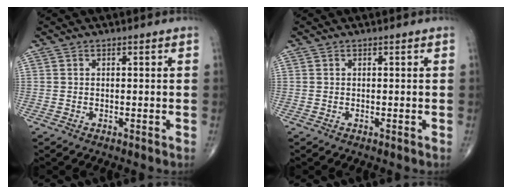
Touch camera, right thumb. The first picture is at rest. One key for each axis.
{"total": 0.0}